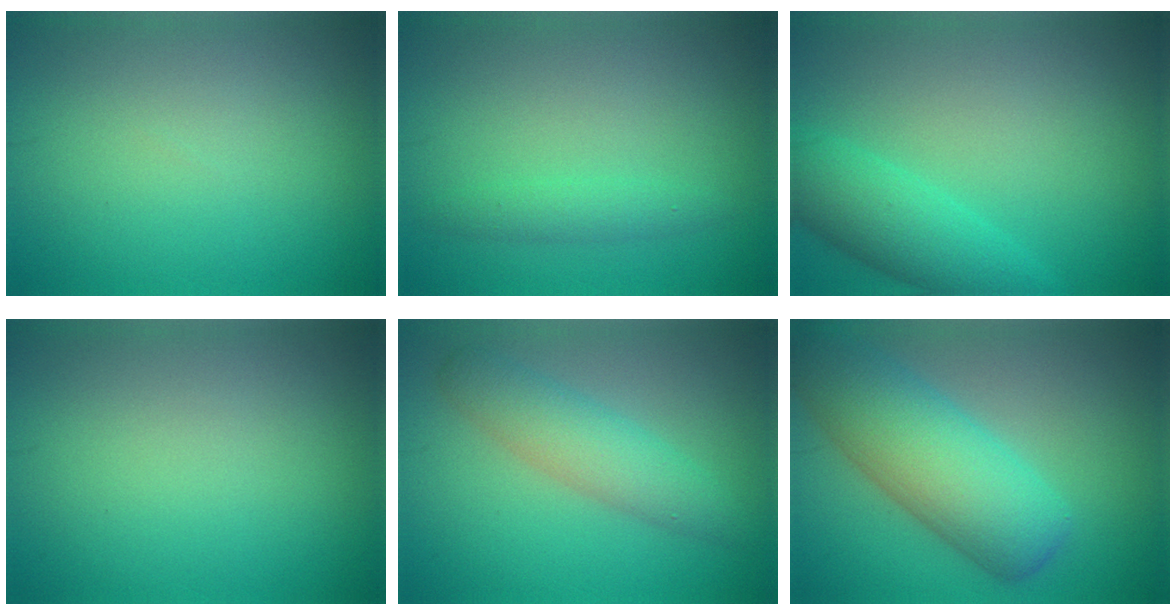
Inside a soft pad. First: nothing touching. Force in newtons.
{"total": 1.6, "press": 1.6, "slide": 0.1}
{"total": 3.6, "press": 3.6, "slide": 0.1}
{"total": 0.0}
{"total": 3.9, "press": 3.9, "slide": 0.0}
{"total": 8.4, "press": 8.4, "slide": 0.4}